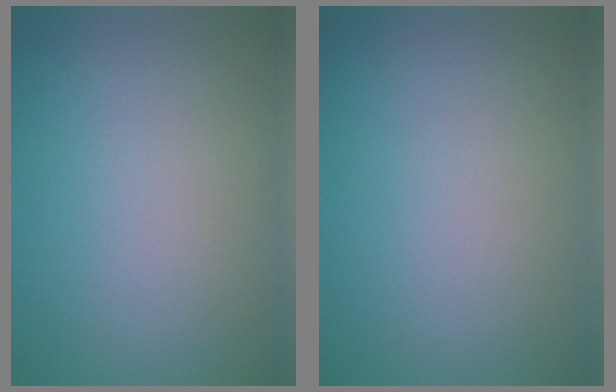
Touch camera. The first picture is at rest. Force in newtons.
{"total": 0.0}